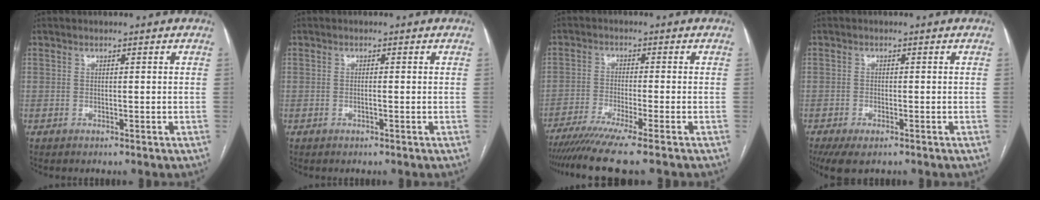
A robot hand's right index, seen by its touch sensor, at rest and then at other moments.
{"total": 0.8, "force": [-0.2, 0.1, 0.8], "torque": [-0.015, 0.001, -0.003]}
{"total": 10.2, "force": [-8.2, -1.1, 5.9], "torque": [-0.080, -0.027, -0.132]}
{"total": 4.7, "force": [-3.1, 1.9, 3.0], "torque": [-0.054, -0.009, -0.047]}